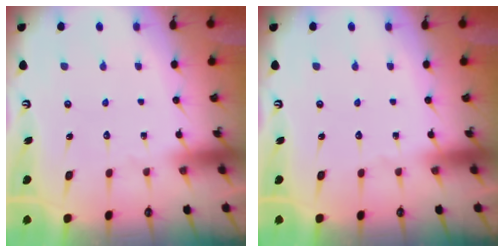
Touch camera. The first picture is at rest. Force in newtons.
{"total": 0.0}